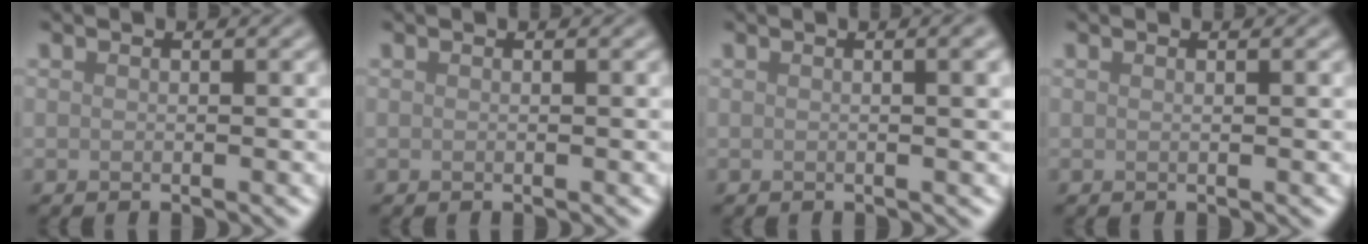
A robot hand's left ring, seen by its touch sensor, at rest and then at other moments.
{"total": 0.0}
{"total": 4.1, "force": [0.7, 1.7, 3.7], "torque": [-0.022, 0.014, -0.003]}
{"total": 0.7, "force": [0.3, 0.3, 0.5], "torque": [0.000, 0.000, 0.000]}